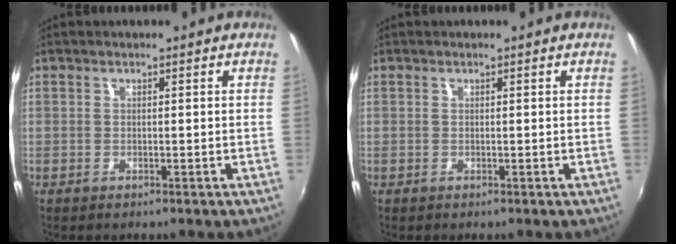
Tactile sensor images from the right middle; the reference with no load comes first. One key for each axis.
{"total": 0.0}